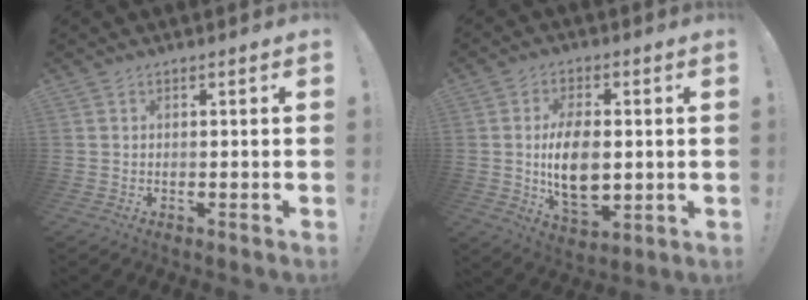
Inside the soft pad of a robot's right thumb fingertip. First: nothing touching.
{"total": 13.1, "force": [-0.4, 8.0, 10.3], "torque": [-0.182, -0.008, -0.009]}